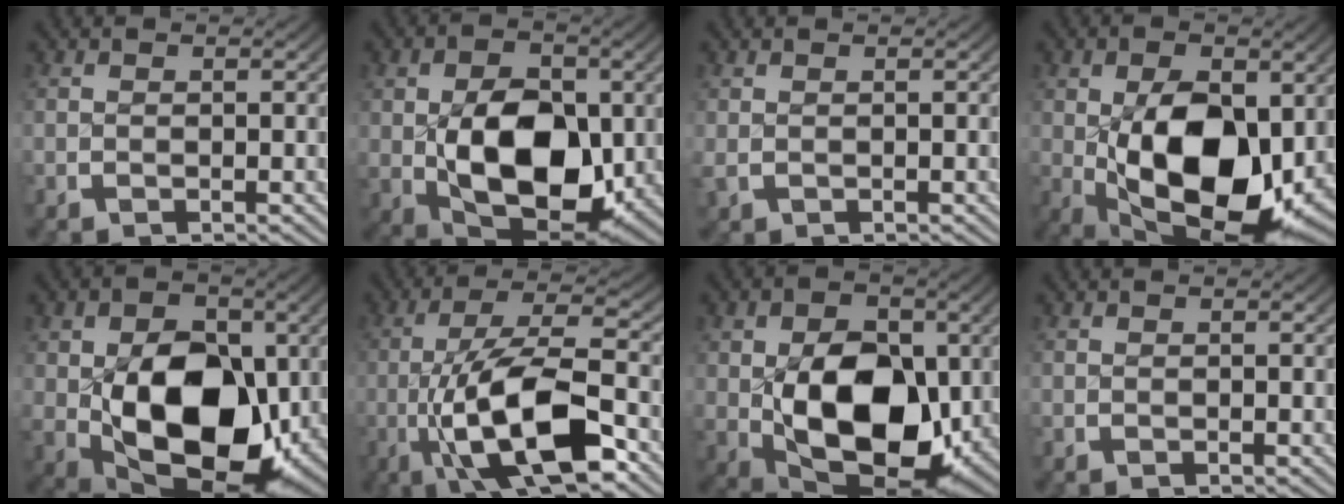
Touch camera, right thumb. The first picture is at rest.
{"total": 14.8, "force": [-1.8, 9.5, 11.2], "torque": [-0.221, -0.067, 0.001]}
{"total": 0.6, "force": [0.1, 0.5, 0.4], "torque": [-0.013, -0.002, 0.006]}
{"total": 17.0, "force": [-2.1, 10.4, 13.2], "torque": [-0.244, -0.067, 0.002]}
{"total": 18.9, "force": [-2.1, 12.2, 14.3], "torque": [-0.258, -0.074, 0.003]}
{"total": 12.3, "force": [-2.3, 5.5, 10.8], "torque": [-0.211, -0.035, -0.019]}
{"total": 16.8, "force": [-1.9, 10.8, 12.8], "torque": [-0.239, -0.074, 0.005]}
{"total": 0.0}